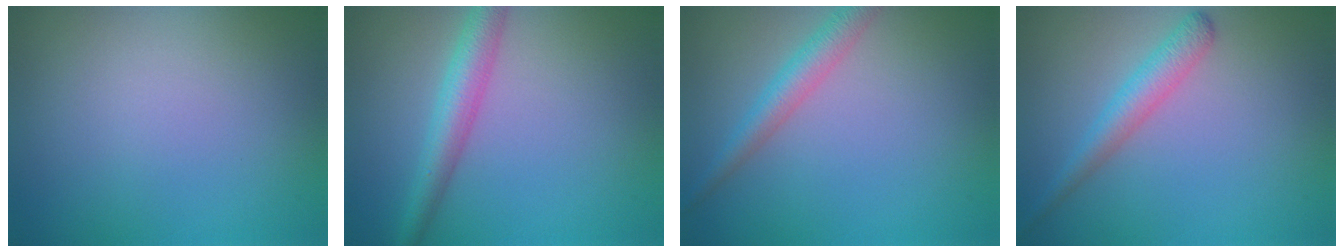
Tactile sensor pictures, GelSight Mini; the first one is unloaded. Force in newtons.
{"total": 3.7, "press": 3.7, "slide": 0.1}
{"total": 2.9, "press": 2.9, "slide": 0.1}
{"total": 2.7, "press": 2.7, "slide": 0.1}